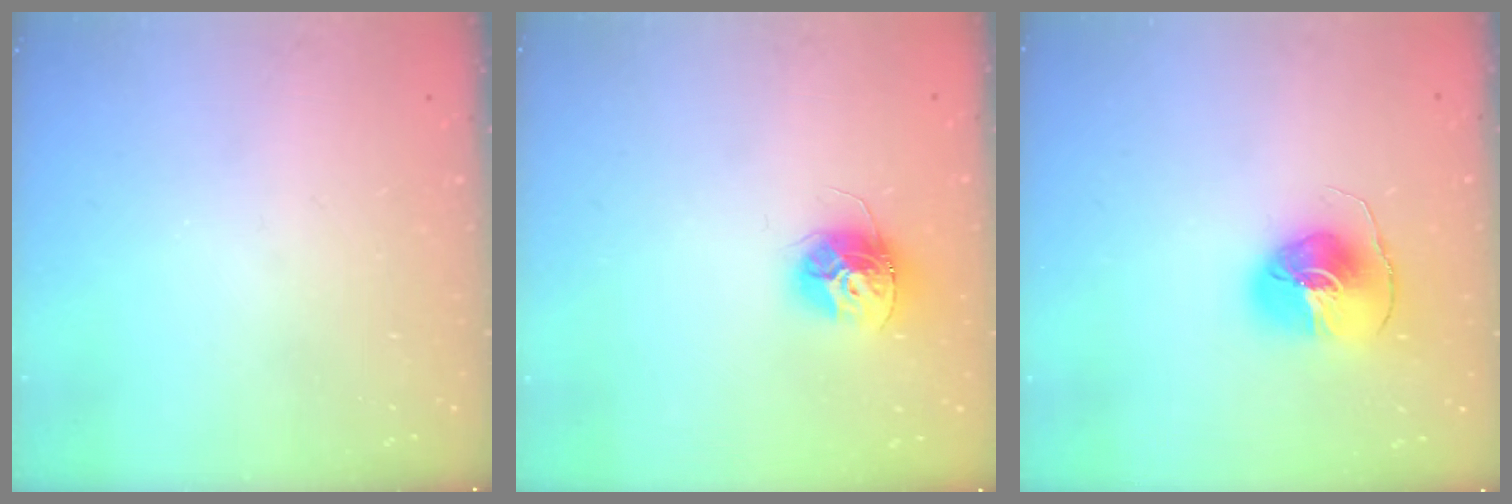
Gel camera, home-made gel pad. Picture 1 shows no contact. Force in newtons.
{"total": 11.1, "press": 11.1, "slide": 0.5}
{"total": 8.7, "press": 8.7, "slide": 0.6}